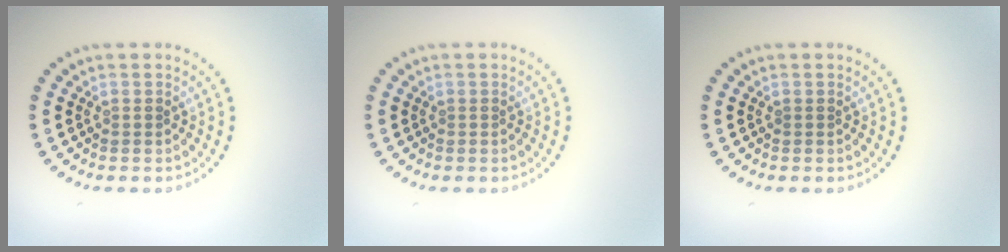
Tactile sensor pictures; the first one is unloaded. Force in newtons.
{"total": 0.0}
{"total": 0.0}